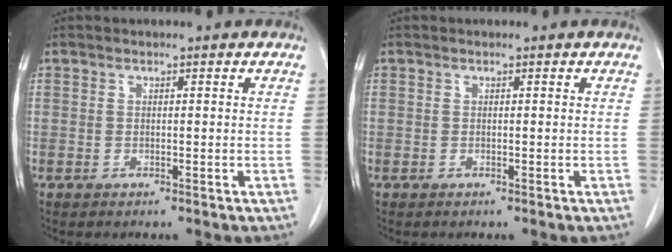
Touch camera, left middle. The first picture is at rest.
{"total": 0.0}